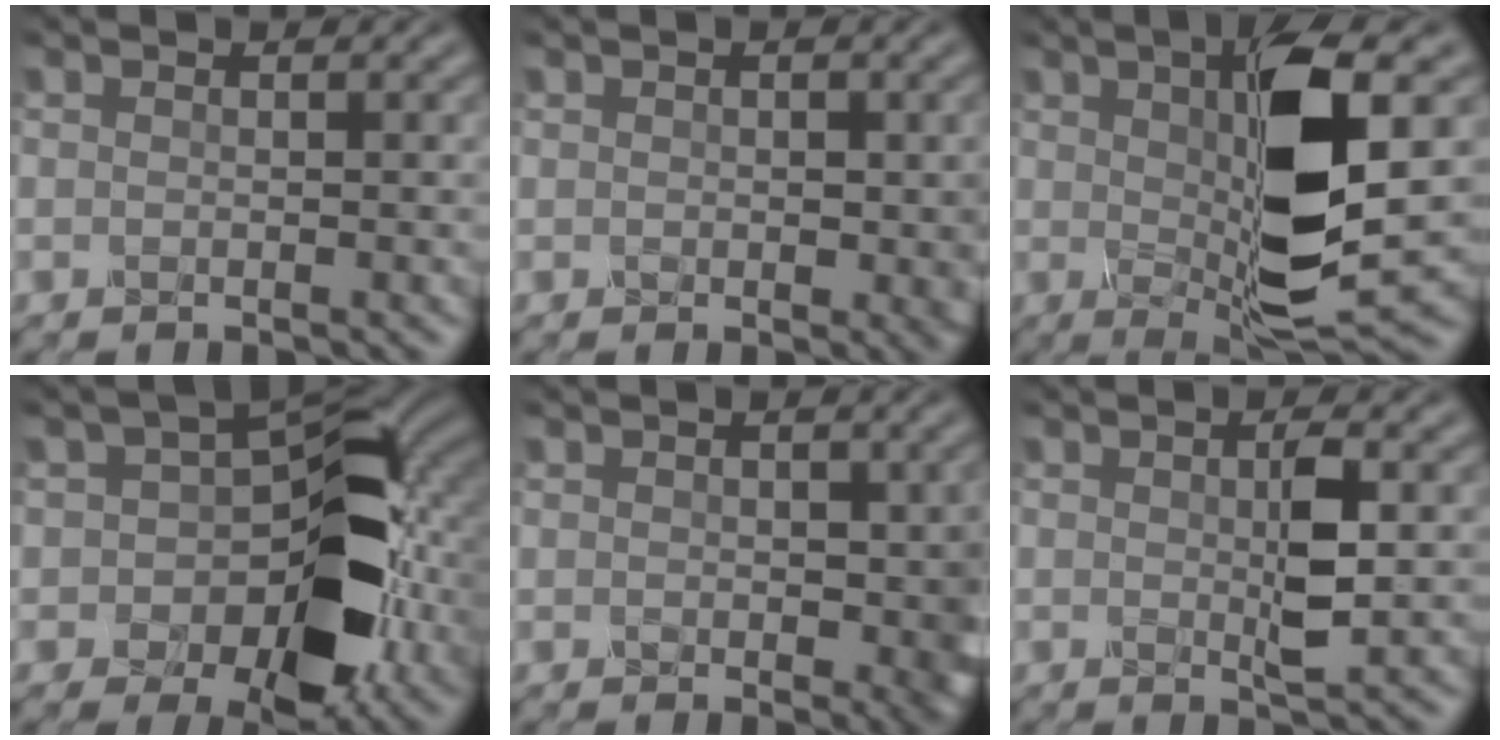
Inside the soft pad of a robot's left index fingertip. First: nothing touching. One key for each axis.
{"total": 2.1, "fx": 0.2, "fy": 1.3, "fz": 1.6, "tx": -0.019, "ty": -0.005, "tz": 0.005}
{"total": 10.1, "fx": 1.3, "fy": 2.6, "fz": 9.7, "tx": -0.161, "ty": -0.009, "tz": 0.026}
{"total": 9.9, "fx": -1.9, "fy": 6.1, "fz": 7.5, "tx": -0.096, "ty": 0.009, "tz": -0.037}
{"total": 3.7, "fx": 0.3, "fy": 2.4, "fz": 2.8, "tx": -0.034, "ty": -0.009, "tz": 0.006}
{"total": 3.3, "fx": 0.2, "fy": 0.7, "fz": 3.2, "tx": -0.059, "ty": -0.003, "tz": 0.004}